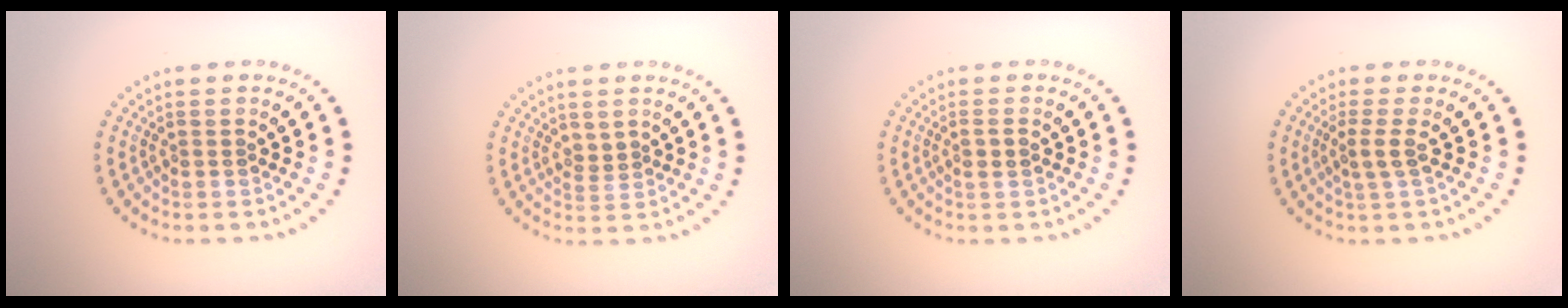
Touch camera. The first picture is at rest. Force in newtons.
{"total": 1.0, "press": 0.8, "slide": 0.7}
{"total": 1.2, "press": 1.0, "slide": 0.6}
{"total": 1.7, "press": 1.3, "slide": 1.0}